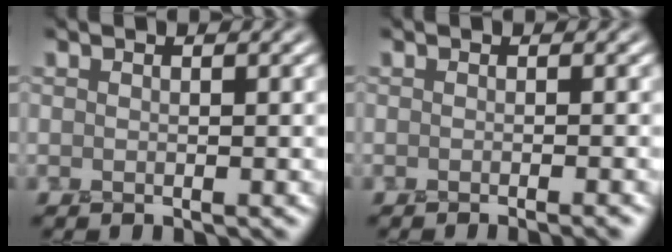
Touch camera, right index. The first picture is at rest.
{"total": 1.6, "force": [-0.8, 0.5, 1.4], "torque": [-0.003, -0.004, -0.010]}